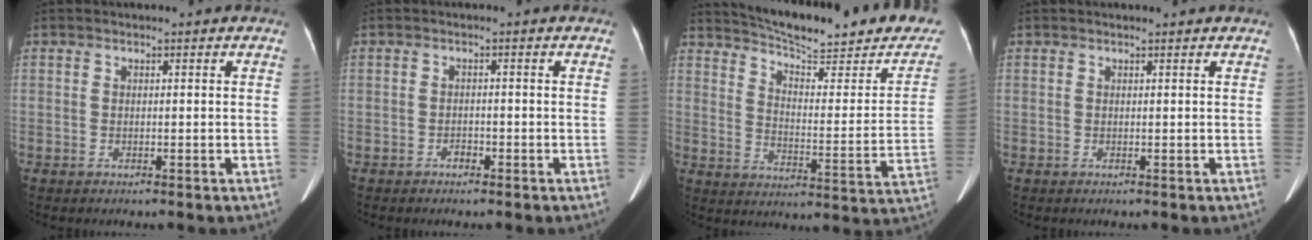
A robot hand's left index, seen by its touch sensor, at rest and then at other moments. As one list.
[{"total": 1.0, "force": [-0.8, 0.5, 0.4], "torque": [-0.007, 0.002, -0.014]}, {"total": 23.3, "force": [20.7, 3.6, 10.1], "torque": [-0.143, -0.051, 0.262]}, {"total": 1.1, "force": [1.1, 0.1, 0.2], "torque": [-0.010, 0.009, 0.014]}]